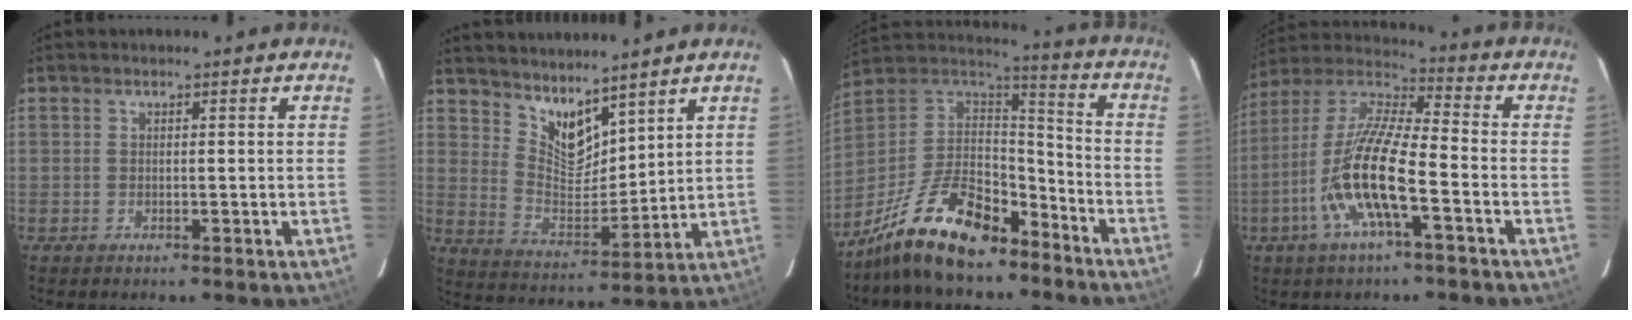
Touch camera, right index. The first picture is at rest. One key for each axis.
{"total": 8.9, "fx": 7.3, "fy": 3.3, "fz": 3.9, "tx": -0.066, "ty": -0.008, "tz": 0.145}
{"total": 20.6, "fx": -14.3, "fy": 8.7, "fz": 12.0, "tx": -0.249, "ty": 0.006, "tz": -0.248}
{"total": 15.2, "fx": -5.7, "fy": 3.1, "fz": 13.7, "tx": -0.276, "ty": -0.008, "tz": -0.117}